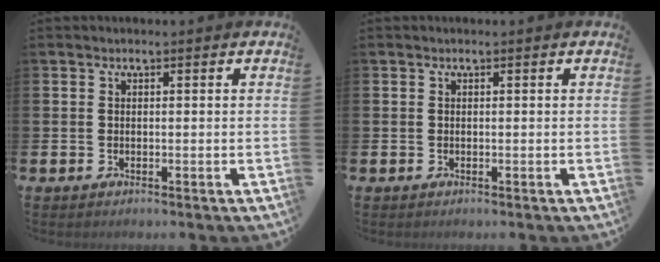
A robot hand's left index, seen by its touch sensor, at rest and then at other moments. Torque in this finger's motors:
{"motor_torque": [0.00, 0.00, 0.00, 0.01]}